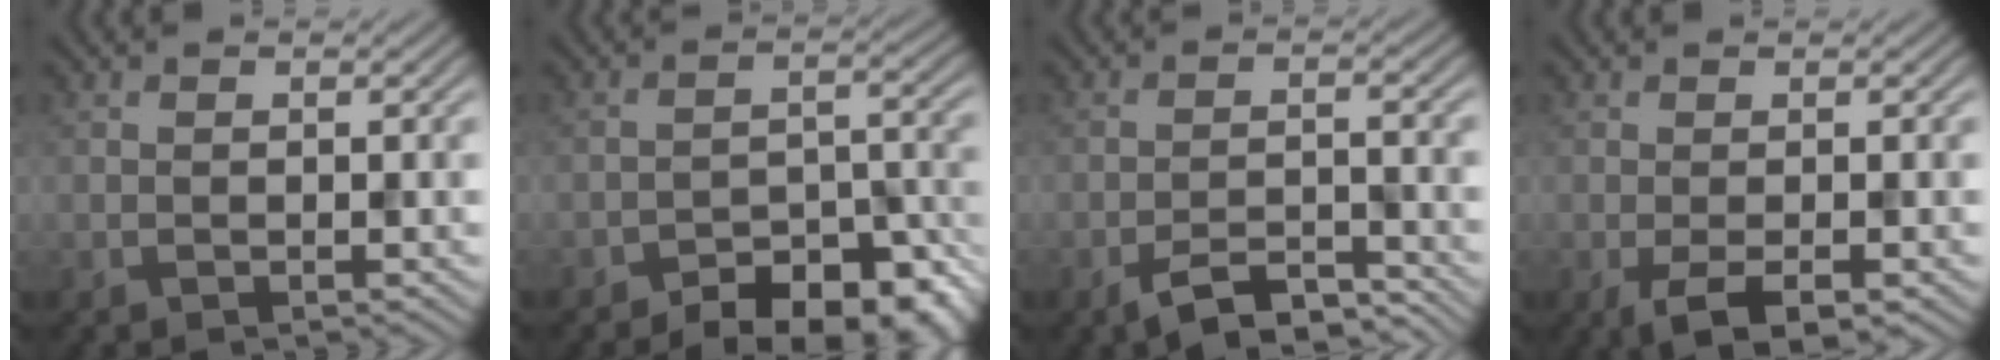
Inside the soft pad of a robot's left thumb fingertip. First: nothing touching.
{"total": 11.3, "force": [-8.8, 4.5, 5.5], "torque": [-0.070, -0.007, -0.120]}
{"total": 5.5, "force": [-4.5, 1.3, 3.0], "torque": [-0.053, -0.002, -0.078]}
{"total": 3.8, "force": [-1.7, 1.1, 3.2], "torque": [-0.062, -0.005, -0.031]}